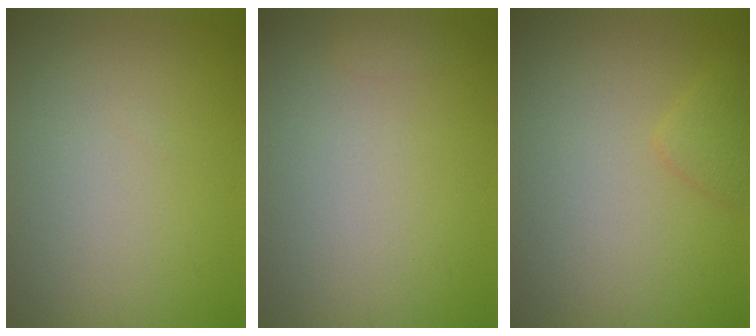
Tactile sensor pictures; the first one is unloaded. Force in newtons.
{"total": 0.6, "press": 0.6, "slide": 0.1}
{"total": 1.3, "press": 1.3, "slide": 0.0}